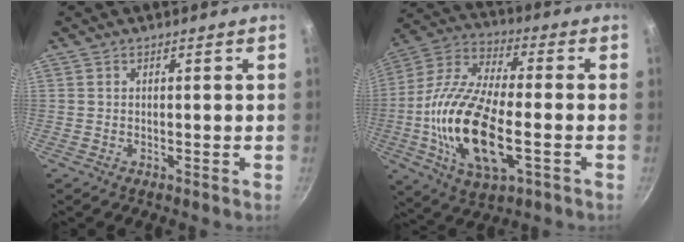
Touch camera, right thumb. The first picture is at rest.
{"total": 20.9, "force": [-4.1, 8.8, 18.5], "torque": [-0.362, 0.016, -0.090]}